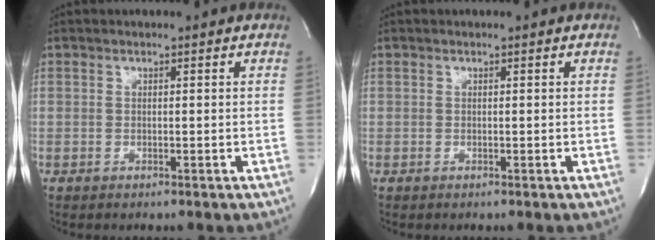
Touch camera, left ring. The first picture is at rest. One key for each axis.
{"total": 0.0}